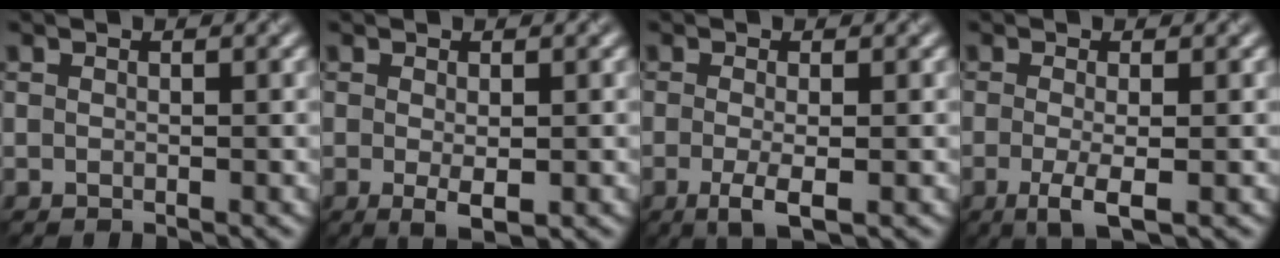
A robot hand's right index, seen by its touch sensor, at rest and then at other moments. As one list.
[{"total": 1.5, "force": [-0.6, 0.0, 1.4], "torque": [-0.028, -0.002, 0.003]}, {"total": 2.4, "force": [-1.2, 0.2, 2.1], "torque": [-0.046, -0.003, -0.011]}, {"total": 2.7, "force": [-1.3, 0.3, 2.4], "torque": [-0.051, -0.003, -0.013]}]